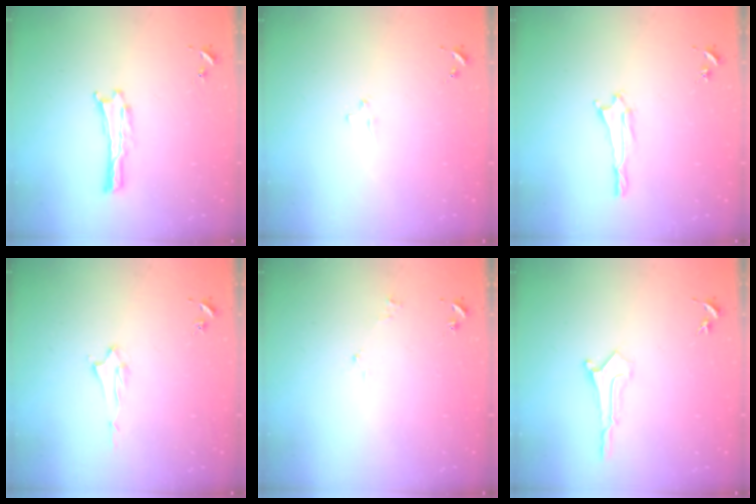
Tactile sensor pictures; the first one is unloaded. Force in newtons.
{"total": 2.0, "press": 2.0, "slide": 0.2}
{"total": 1.0, "press": 0.9, "slide": 0.2}
{"total": 1.4, "press": 1.4, "slide": 0.2}
{"total": 1.6, "press": 1.5, "slide": 0.3}
{"total": 0.6, "press": 0.6, "slide": 0.1}